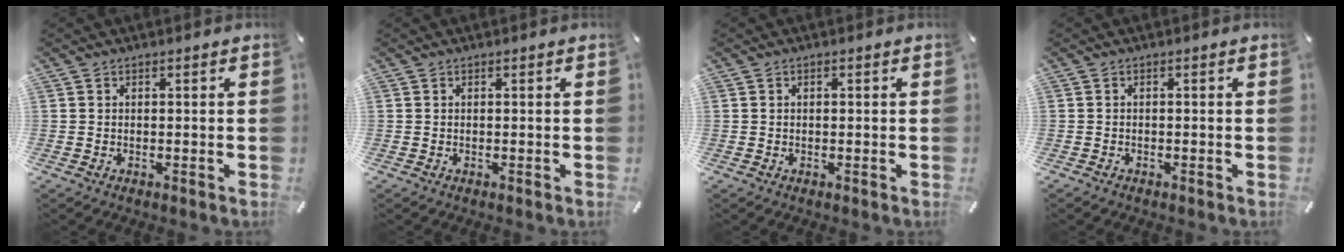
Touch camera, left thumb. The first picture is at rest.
{"total": 0.0}
{"total": 0.6, "force": [0.0, 0.3, 0.5], "torque": [-0.009, 0.000, -0.001]}
{"total": 0.6, "force": [-0.5, 0.3, 0.2], "torque": [-0.002, 0.002, -0.012]}